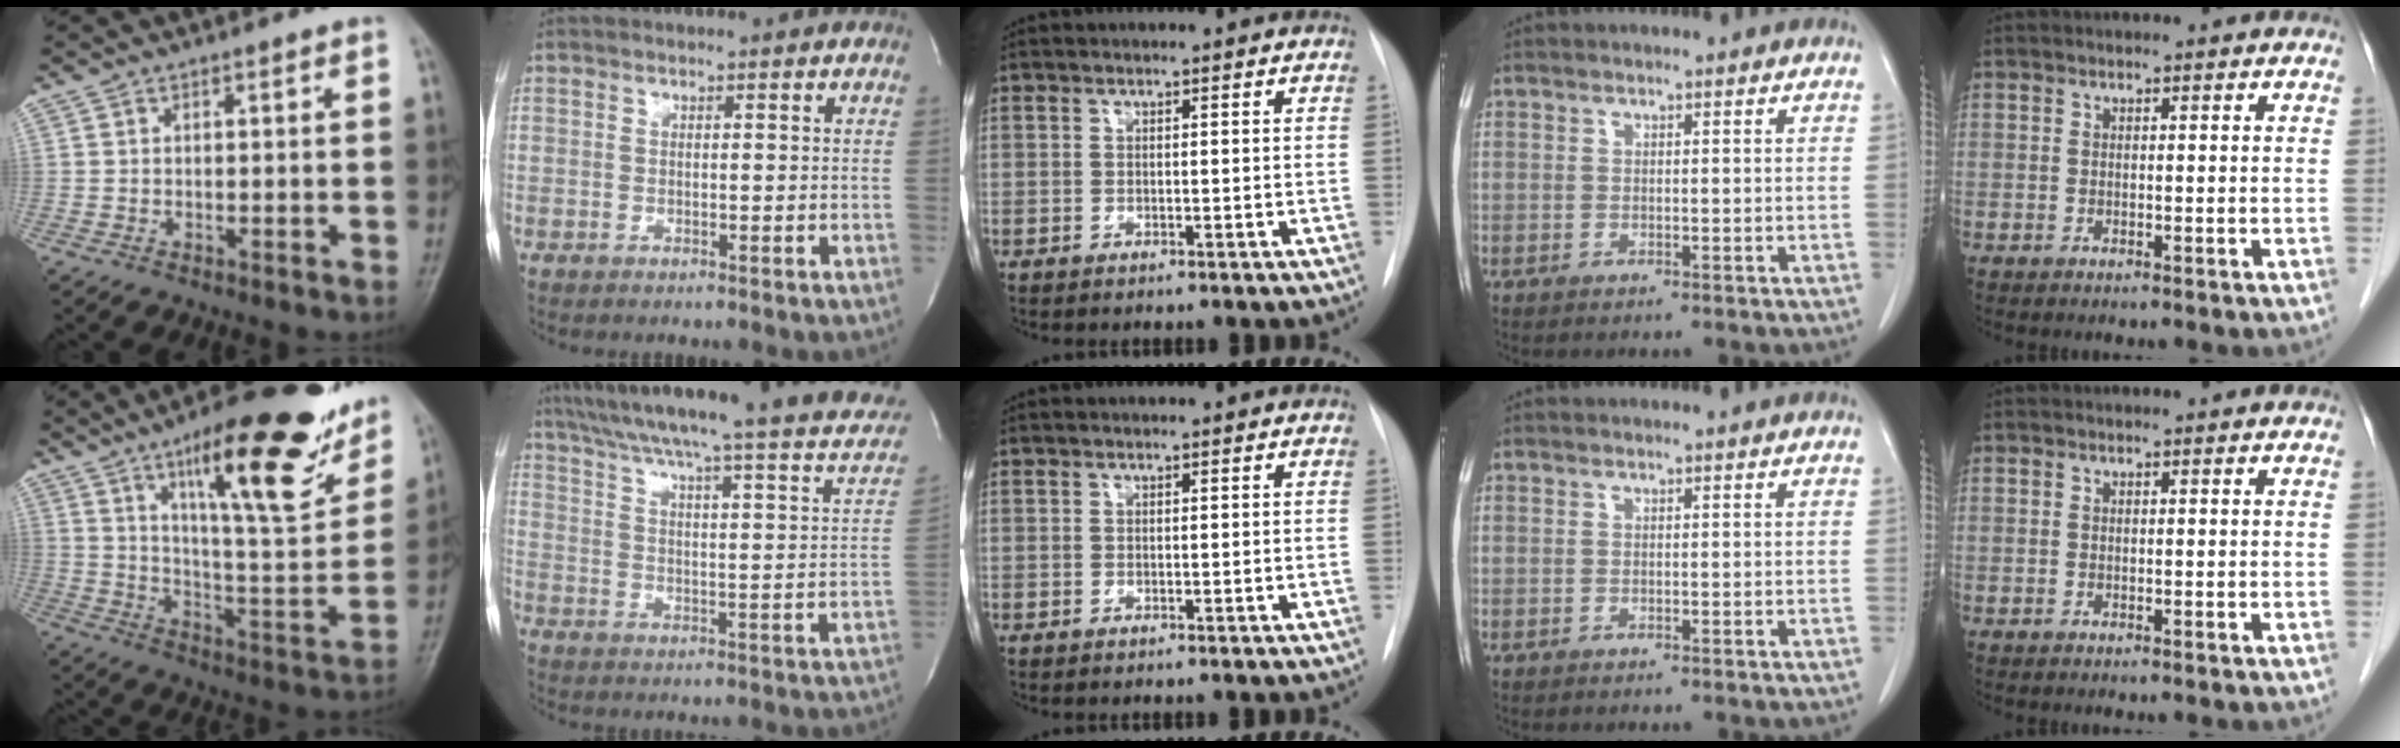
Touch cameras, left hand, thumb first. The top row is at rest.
{"thumb": {"total": 24.0, "force": [14.3, 6.1, 18.3], "torque": [-0.231, -0.060, 0.222]}, "index": {"total": 27.3, "force": [21.9, 3.6, 15.9], "torque": [-0.236, -0.018, 0.271]}}